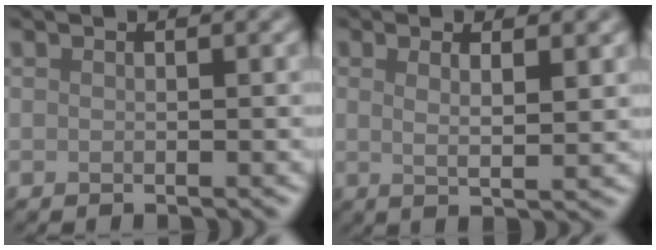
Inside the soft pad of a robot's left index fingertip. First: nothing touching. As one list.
[{"total": 3.7, "force": [1.3, 1.0, 3.3], "torque": [-0.042, -0.001, 0.010]}]